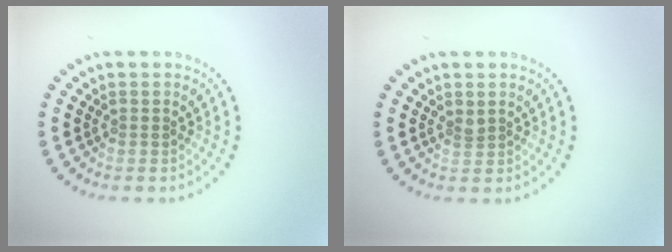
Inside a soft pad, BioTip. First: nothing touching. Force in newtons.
{"total": 0.8, "press": 0.6, "slide": 0.5}